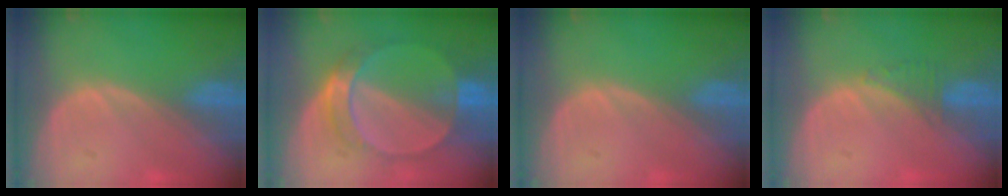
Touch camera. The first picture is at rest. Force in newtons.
{"total": 7.5, "press": 6.6, "slide": 3.5}
{"total": 0.0}
{"total": 1.9, "press": 1.8, "slide": 0.7}